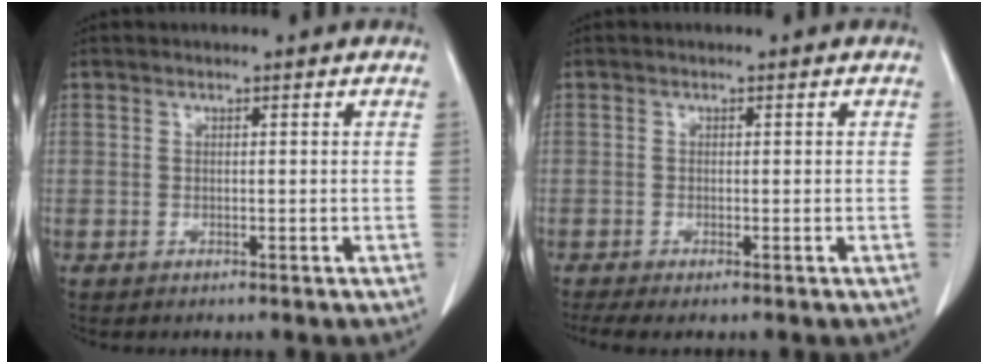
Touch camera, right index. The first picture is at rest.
{"total": 2.6, "force": [-1.9, 0.4, 1.8], "torque": [-0.035, -0.007, -0.033]}